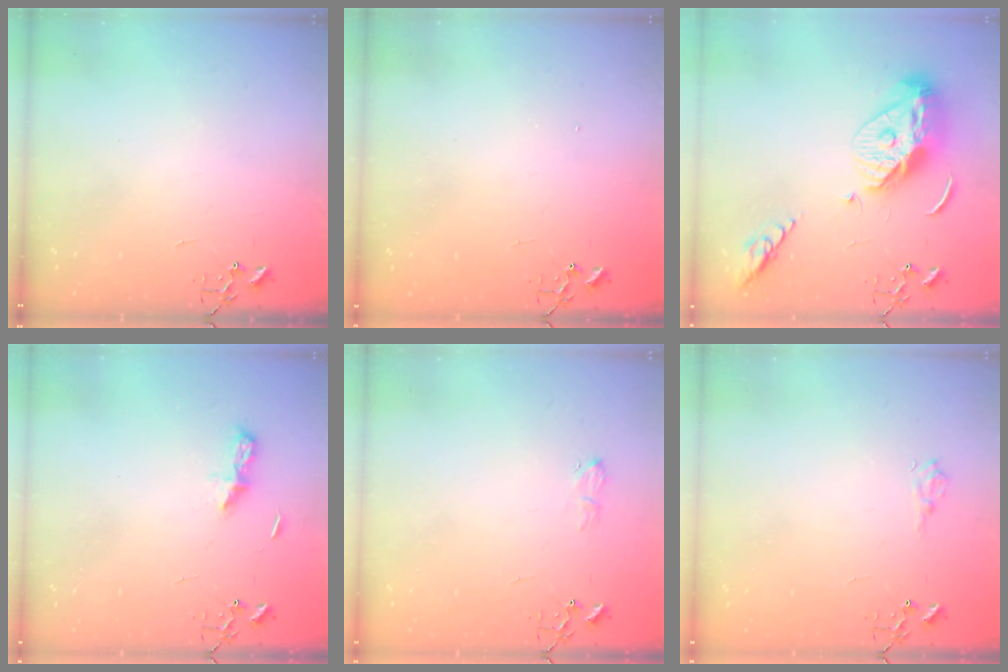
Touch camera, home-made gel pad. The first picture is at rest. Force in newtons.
{"total": 1.4, "press": 1.4, "slide": 0.3}
{"total": 15.0, "press": 14.9, "slide": 1.3}
{"total": 5.6, "press": 5.6, "slide": 0.7}
{"total": 5.3, "press": 5.3, "slide": 0.7}
{"total": 7.0, "press": 6.9, "slide": 0.6}